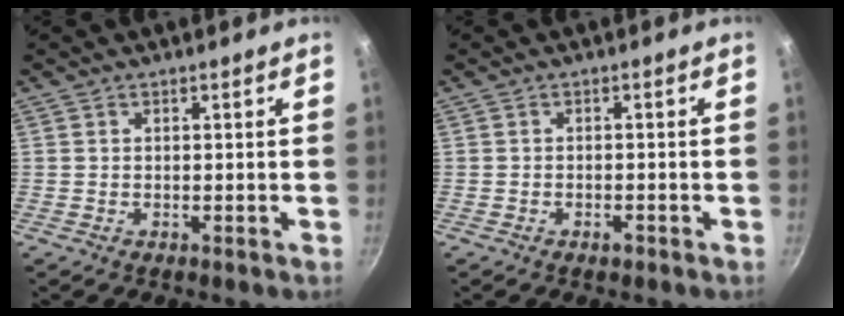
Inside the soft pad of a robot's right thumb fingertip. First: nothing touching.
{"total": 1.4, "force": [-0.9, 0.6, 0.8], "torque": [-0.014, 0.007, -0.012]}